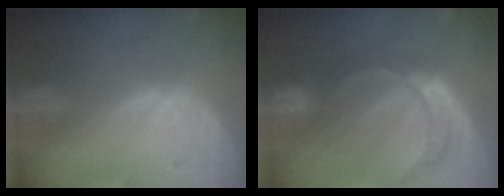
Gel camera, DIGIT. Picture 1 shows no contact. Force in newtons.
{"total": 8.5, "press": 7.2, "slide": 4.6}